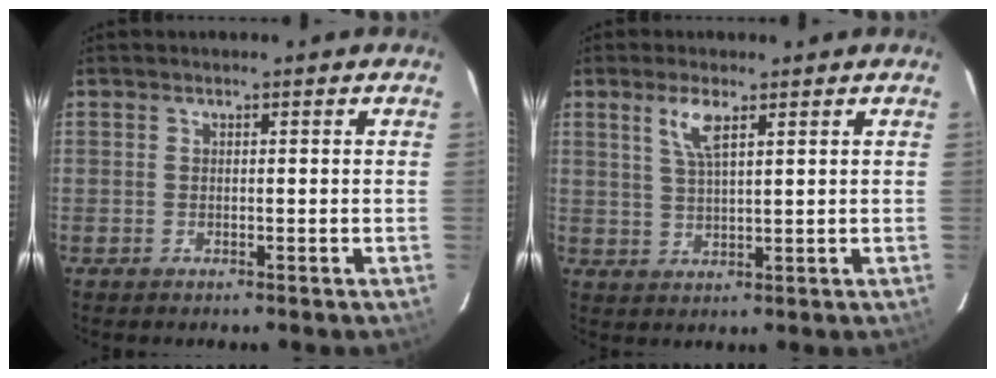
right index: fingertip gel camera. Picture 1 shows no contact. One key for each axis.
{"total": 4.5, "fx": 2.4, "fy": 1.1, "fz": 3.7, "tx": -0.073, "ty": 0.002, "tz": 0.050}